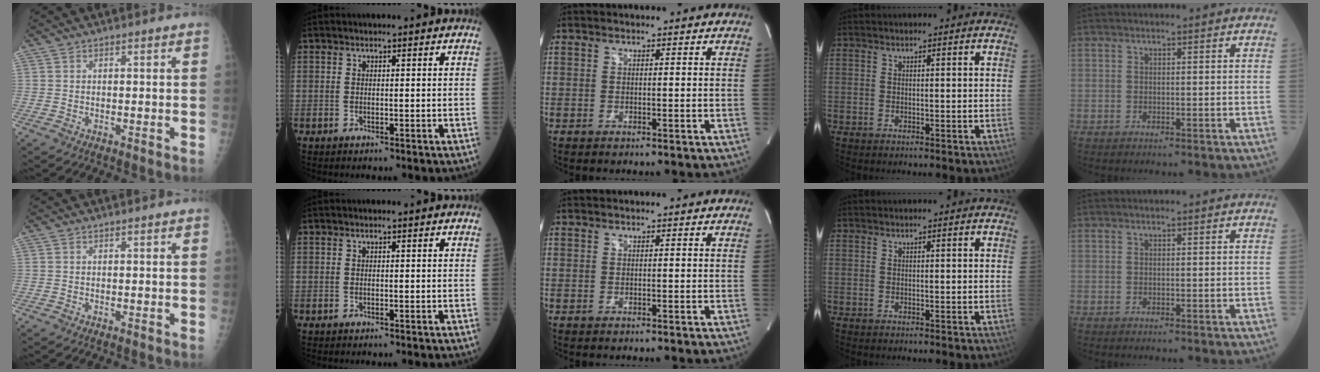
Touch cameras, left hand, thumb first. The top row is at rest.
{}